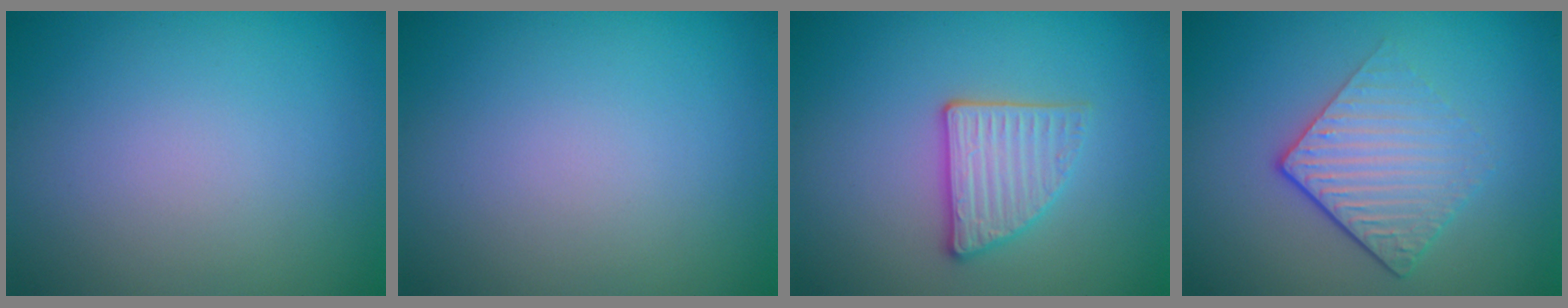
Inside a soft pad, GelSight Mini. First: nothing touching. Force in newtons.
{"total": 0.0}
{"total": 3.1, "press": 2.9, "slide": 1.3}
{"total": 4.4, "press": 2.9, "slide": 3.4}